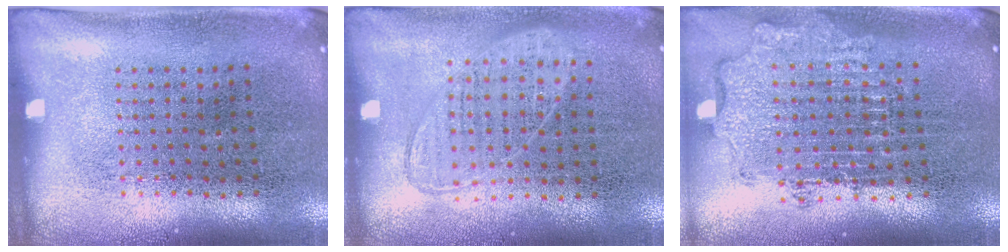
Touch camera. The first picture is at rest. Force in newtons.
{"total": 0.9, "press": 0.8, "slide": 0.4}
{"total": 1.9, "press": 1.4, "slide": 1.2}